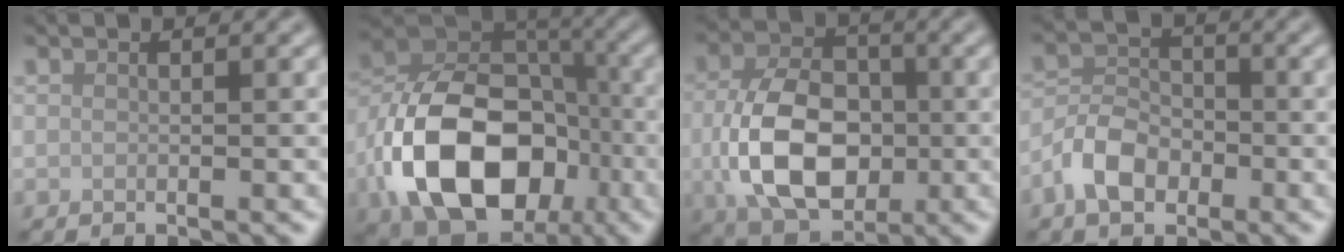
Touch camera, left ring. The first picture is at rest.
{"total": 14.4, "force": [-5.1, 9.7, 9.4], "torque": [-0.167, -0.003, -0.105]}
{"total": 9.6, "force": [-1.2, 6.5, 7.0], "torque": [-0.149, -0.008, -0.021]}
{"total": 4.4, "force": [-2.3, 2.9, 2.5], "torque": [-0.046, 0.006, -0.051]}